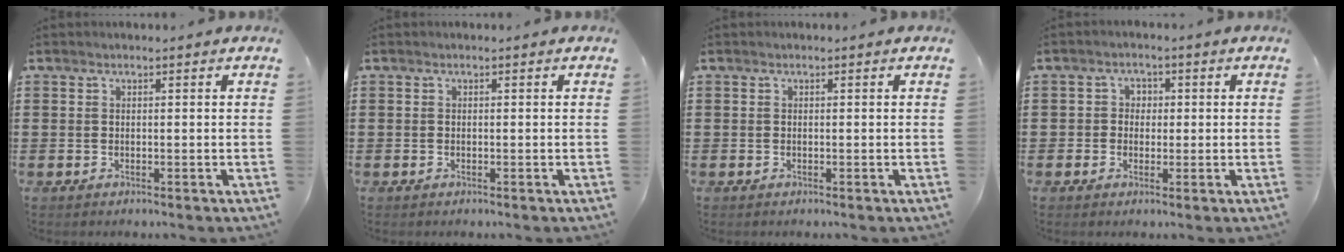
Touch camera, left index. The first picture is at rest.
{"total": 0.0}
{"total": 0.0}
{"total": 2.4, "force": [-0.5, 2.3, 0.4], "torque": [-0.022, 0.010, -0.017]}